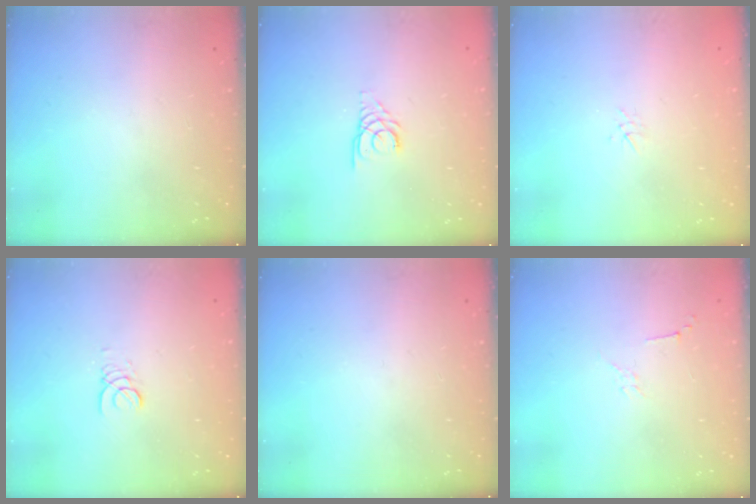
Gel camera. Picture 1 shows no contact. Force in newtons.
{"total": 2.7, "press": 2.7, "slide": 0.3}
{"total": 3.7, "press": 3.6, "slide": 0.5}
{"total": 1.4, "press": 1.4, "slide": 0.2}
{"total": 0.0}
{"total": 3.3, "press": 3.2, "slide": 0.8}